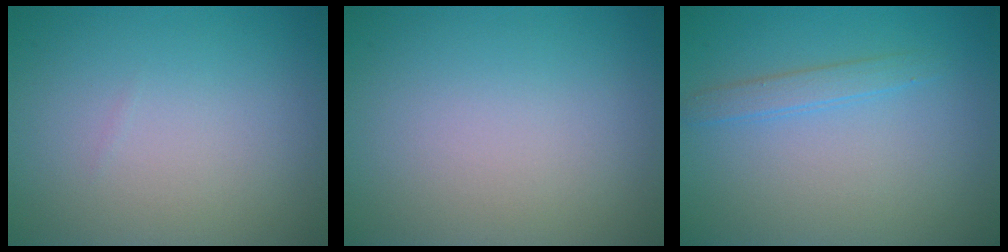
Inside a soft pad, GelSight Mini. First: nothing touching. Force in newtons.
{"total": 0.0}
{"total": 1.6, "press": 1.6, "slide": 0.1}